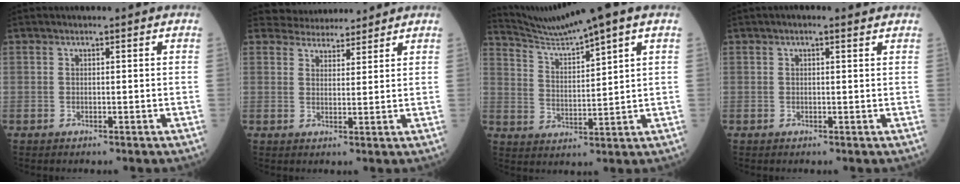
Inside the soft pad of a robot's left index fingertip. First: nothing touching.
{"total": 5.9, "force": [5.7, 1.7, 0.2], "torque": [-0.004, 0.015, 0.083]}
{"total": 8.5, "force": [7.4, -1.6, 3.9], "torque": [-0.083, 0.008, 0.144]}
{"total": 2.0, "force": [1.4, 0.6, 1.3], "torque": [-0.025, 0.014, 0.018]}